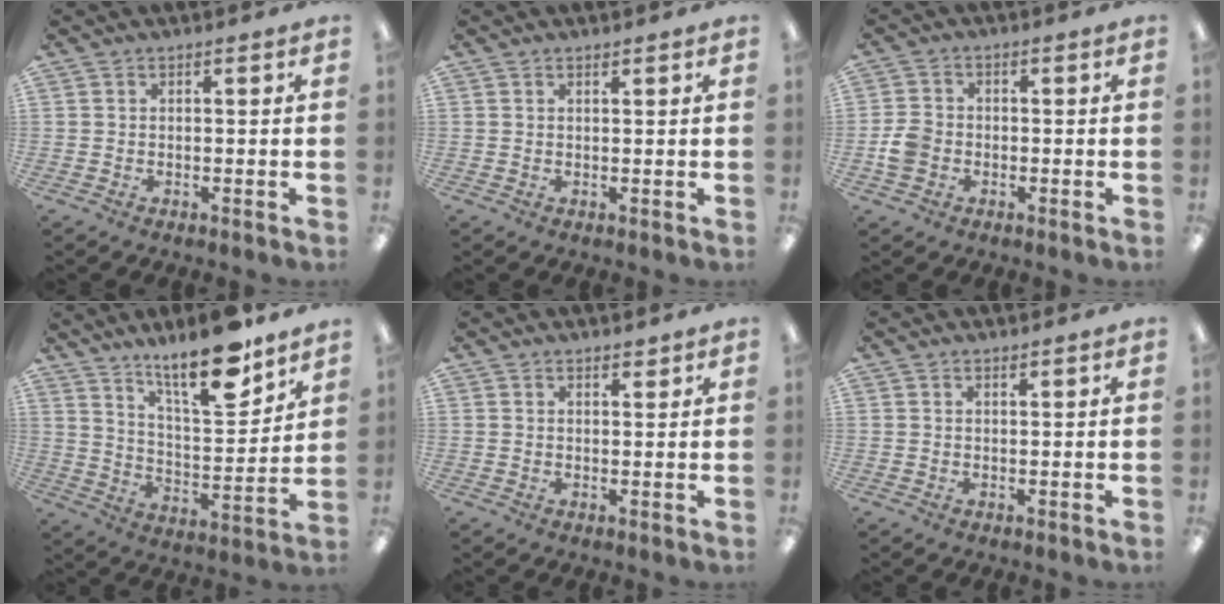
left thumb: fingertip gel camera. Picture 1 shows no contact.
{"total": 0.7, "force": [0.7, 0.0, 0.2], "torque": [-0.005, 0.000, 0.012]}
{"total": 4.8, "force": [-1.3, 4.0, 2.4], "torque": [-0.036, 0.006, -0.023]}
{"total": 18.4, "force": [13.9, 5.1, 10.9], "torque": [-0.174, -0.085, 0.229]}
{"total": 1.9, "force": [1.7, 0.6, 0.6], "torque": [-0.005, -0.006, 0.029]}
{"total": 0.9, "force": [0.9, 0.1, 0.3], "torque": [-0.006, -0.001, 0.016]}